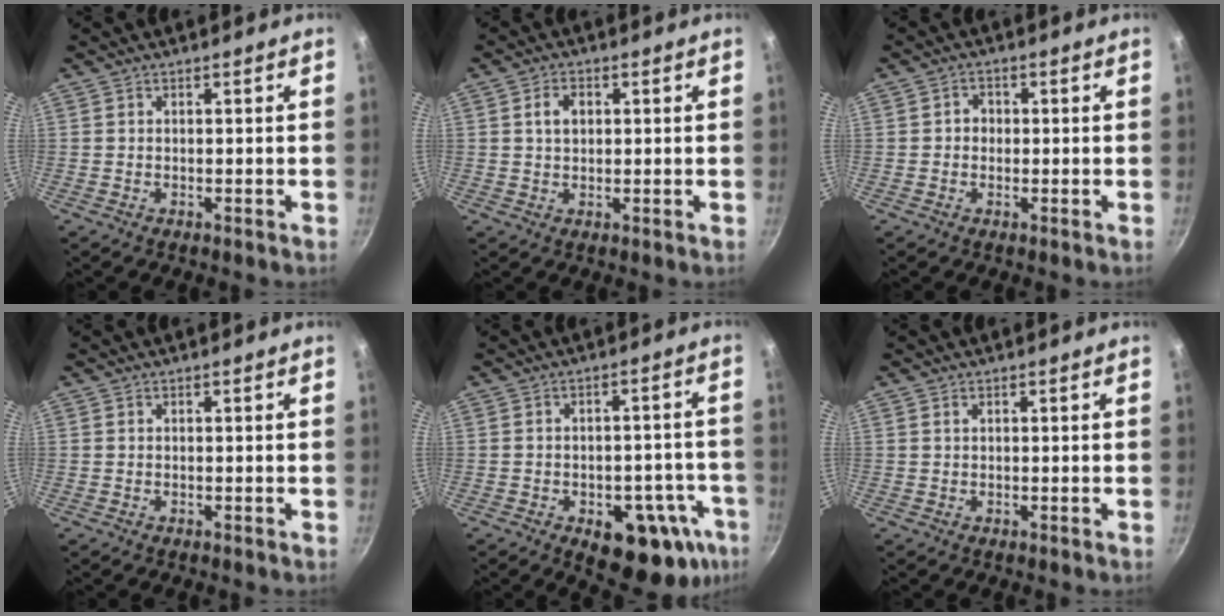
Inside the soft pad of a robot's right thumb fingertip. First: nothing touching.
{"total": 3.7, "force": [0.9, 2.6, 2.5], "torque": [-0.030, 0.004, 0.014]}
{"total": 2.4, "force": [0.0, 2.2, 1.1], "torque": [-0.005, 0.006, -0.004]}
{"total": 0.0}
{"total": 16.1, "force": [-7.0, 8.9, 11.4], "torque": [-0.083, 0.022, -0.084]}
{"total": 0.5, "force": [0.3, 0.3, 0.3], "torque": [-0.005, 0.001, 0.006]}